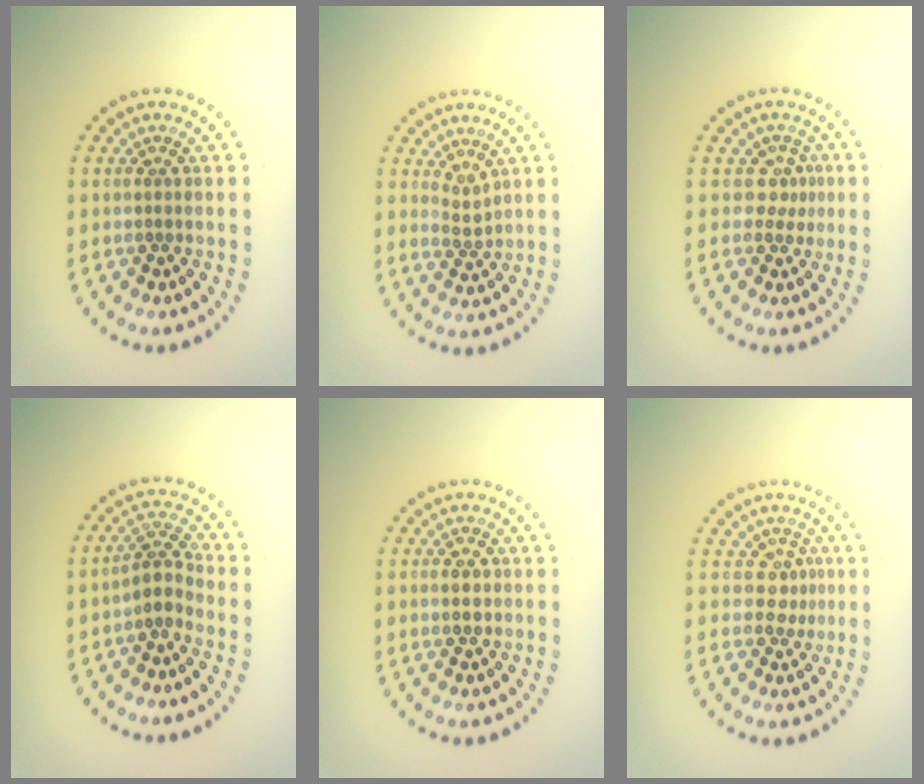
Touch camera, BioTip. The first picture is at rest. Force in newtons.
{"total": 1.3, "press": 0.9, "slide": 1.0}
{"total": 1.9, "press": 1.3, "slide": 1.4}
{"total": 2.4, "press": 1.9, "slide": 1.5}
{"total": 2.1, "press": 2.1, "slide": 0.1}
{"total": 1.8, "press": 1.3, "slide": 1.2}